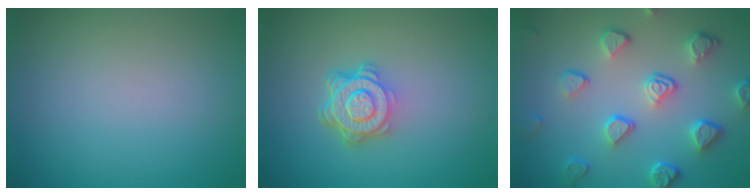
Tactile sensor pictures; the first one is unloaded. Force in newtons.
{"total": 4.9, "press": 3.5, "slide": 3.5}
{"total": 5.2, "press": 4.2, "slide": 3.0}